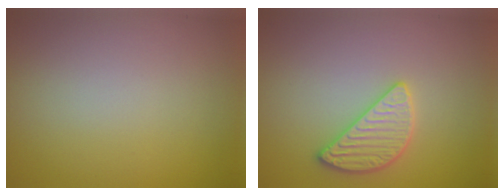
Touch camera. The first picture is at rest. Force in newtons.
{"total": 2.8, "press": 2.8, "slide": 0.3}